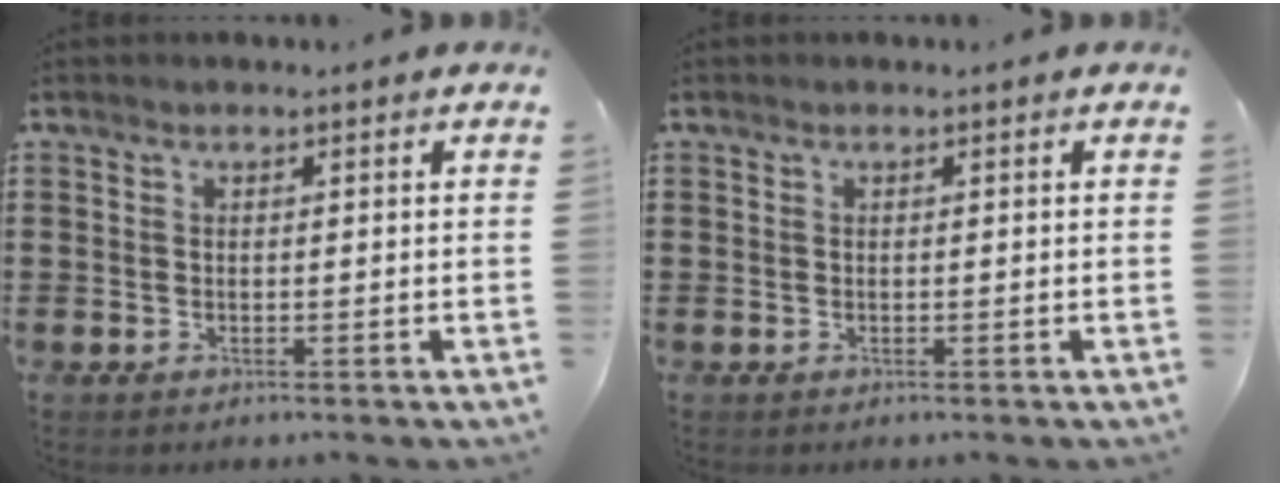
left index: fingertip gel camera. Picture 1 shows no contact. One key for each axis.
{"total": 0.0}